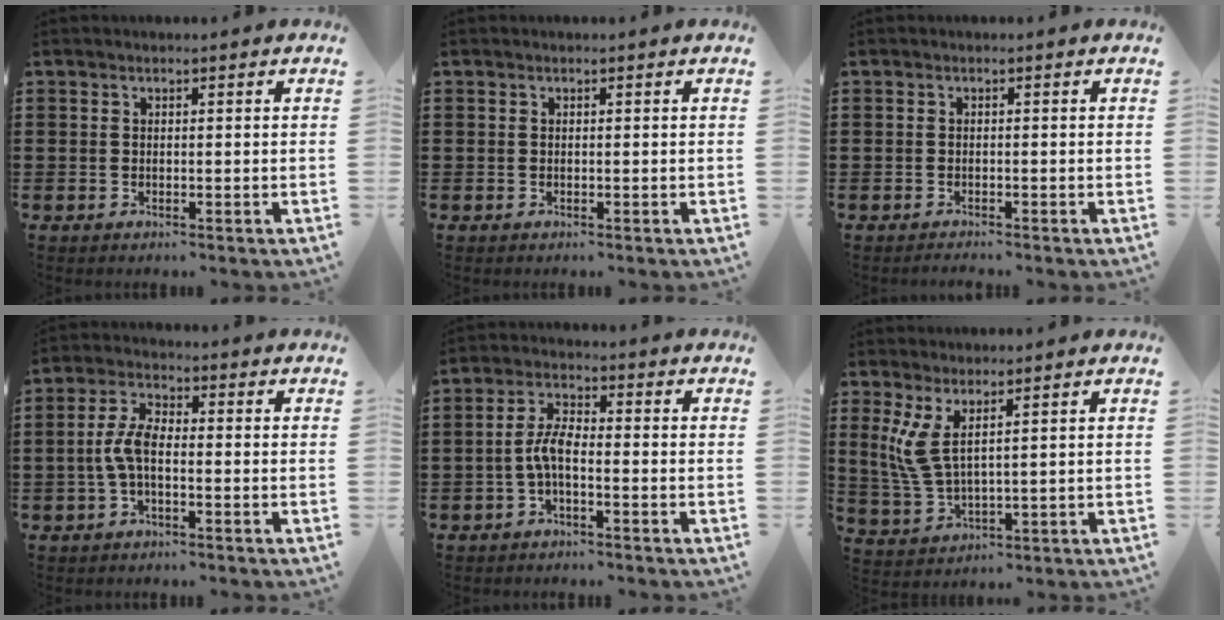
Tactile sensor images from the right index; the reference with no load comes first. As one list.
[{"total": 0.0}, {"total": 0.8, "force": [-0.8, -0.2, 0.0], "torque": [-0.001, -0.003, -0.015]}, {"total": 5.2, "force": [-1.1, 2.1, 4.7], "torque": [-0.111, -0.003, -0.027]}, {"total": 4.8, "force": [-1.5, 1.5, 4.3], "torque": [-0.104, -0.003, -0.036]}, {"total": 5.3, "force": [2.5, 1.5, 4.4], "torque": [-0.117, -0.005, 0.041]}]